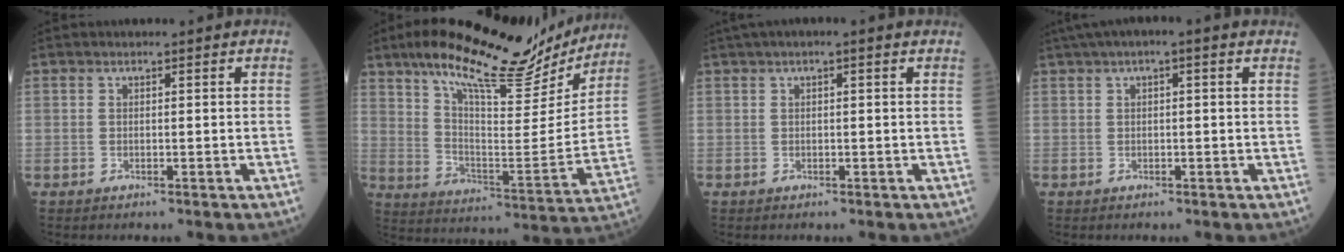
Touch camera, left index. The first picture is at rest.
{"total": 23.7, "force": [18.6, 6.2, 13.4], "torque": [-0.213, 0.000, 0.267]}
{"total": 2.8, "force": [1.5, 0.2, 2.4], "torque": [-0.046, 0.020, 0.020]}
{"total": 4.9, "force": [2.5, 0.7, 4.1], "torque": [-0.074, 0.030, 0.036]}